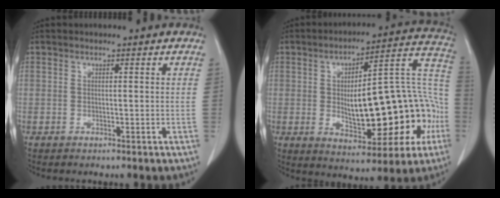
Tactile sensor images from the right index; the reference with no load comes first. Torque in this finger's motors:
{"motor_torque": [1.95, -0.18, 0.48, 0.21]}